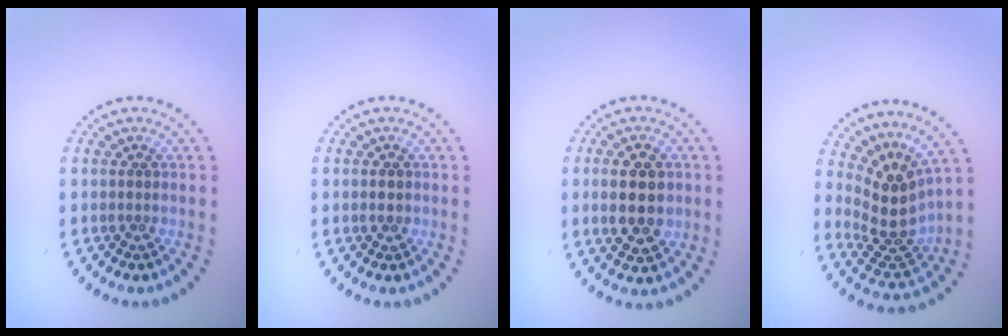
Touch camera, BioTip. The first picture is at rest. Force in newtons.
{"total": 1.3, "press": 1.2, "slide": 0.1}
{"total": 4.9, "press": 4.9, "slide": 0.4}
{"total": 4.2, "press": 3.0, "slide": 2.9}